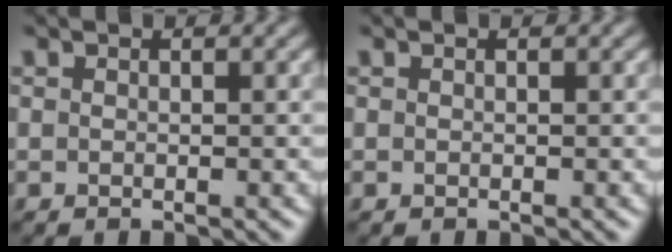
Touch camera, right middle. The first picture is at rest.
{"total": 0.0}